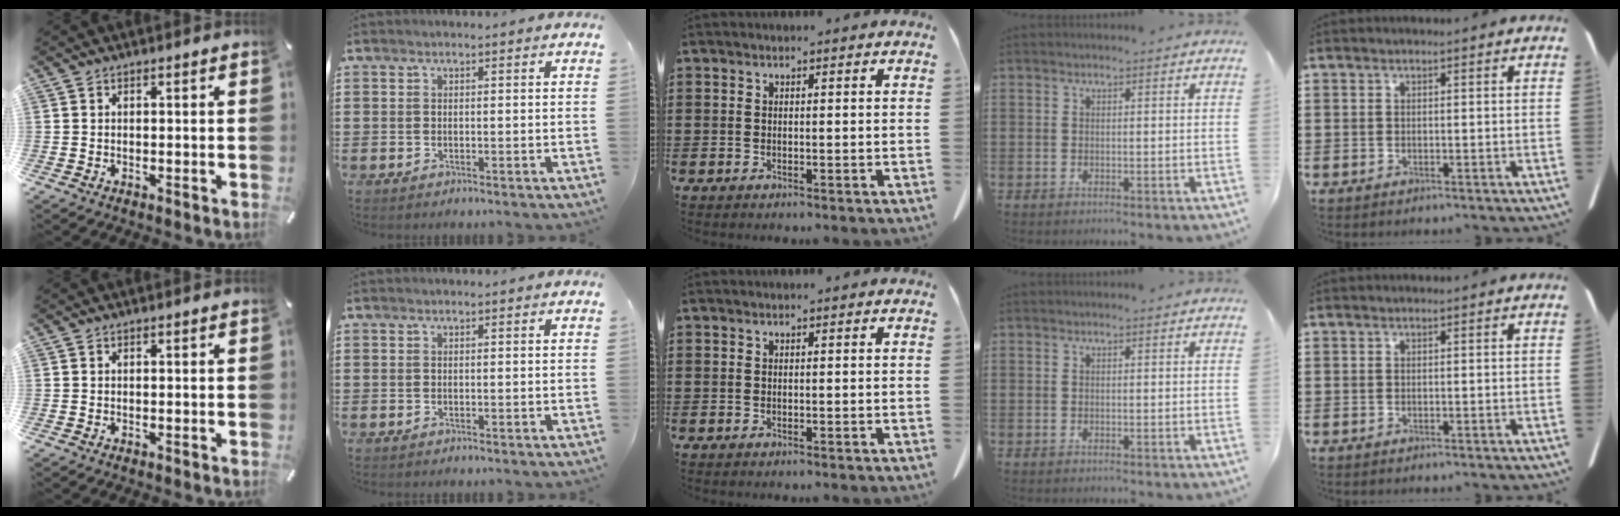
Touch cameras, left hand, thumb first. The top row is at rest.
{}